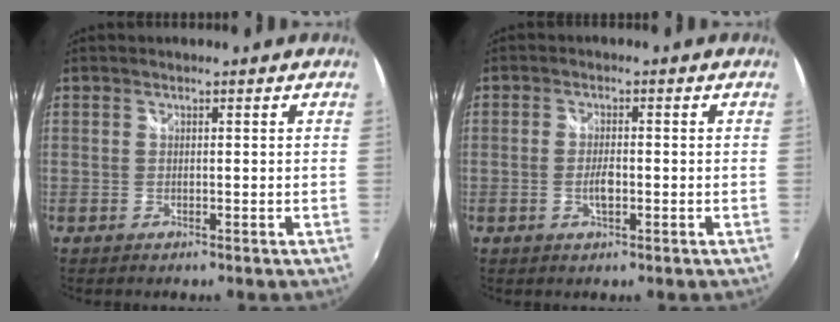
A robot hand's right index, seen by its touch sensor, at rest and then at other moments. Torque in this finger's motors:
{"motor_torque": [0.71, 0.17, 0.30, 0.03]}